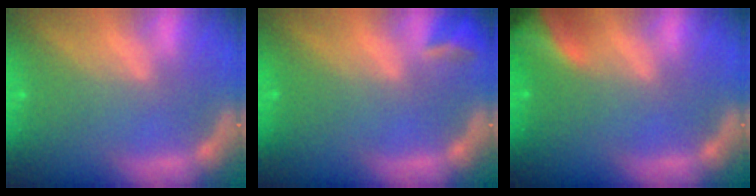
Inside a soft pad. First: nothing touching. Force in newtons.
{"total": 1.9}
{"total": 6.5}